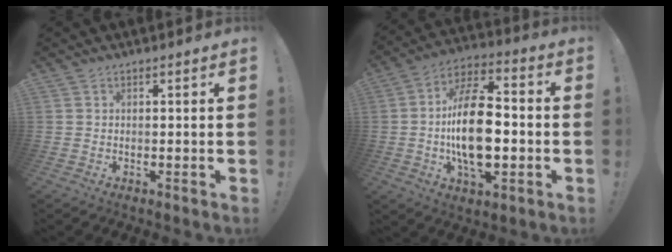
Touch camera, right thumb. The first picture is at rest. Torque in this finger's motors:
{"motor_torque": [2.18, 2.83, 1.13, -0.79, 0.67]}